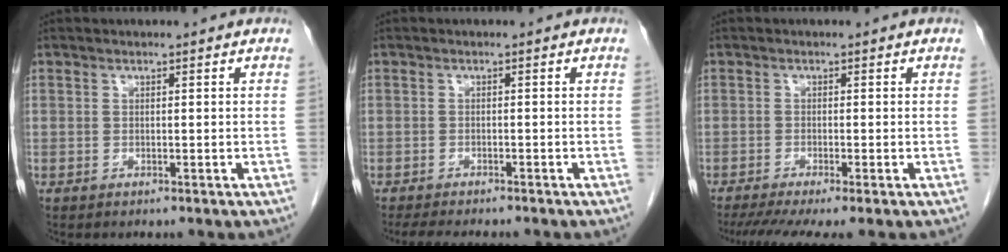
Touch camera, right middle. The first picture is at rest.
{"total": 6.3, "force": [-5.5, 1.2, 2.9], "torque": [-0.040, -0.010, -0.080]}
{"total": 7.4, "force": [-5.7, 0.5, 4.8], "torque": [-0.071, -0.015, -0.093]}